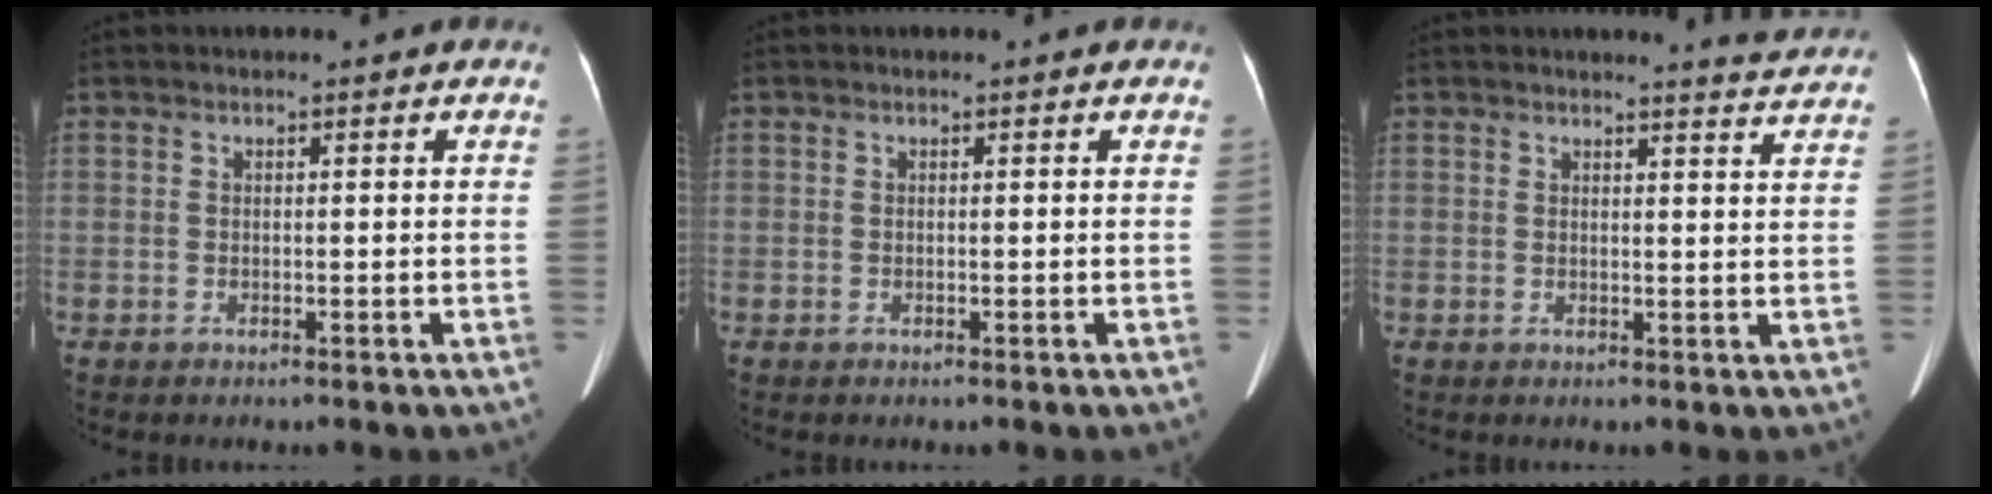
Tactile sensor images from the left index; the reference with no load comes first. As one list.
[{"total": 0.0}, {"total": 4.2, "force": [4.1, -0.5, 0.5], "torque": [-0.014, -0.015, 0.036]}]